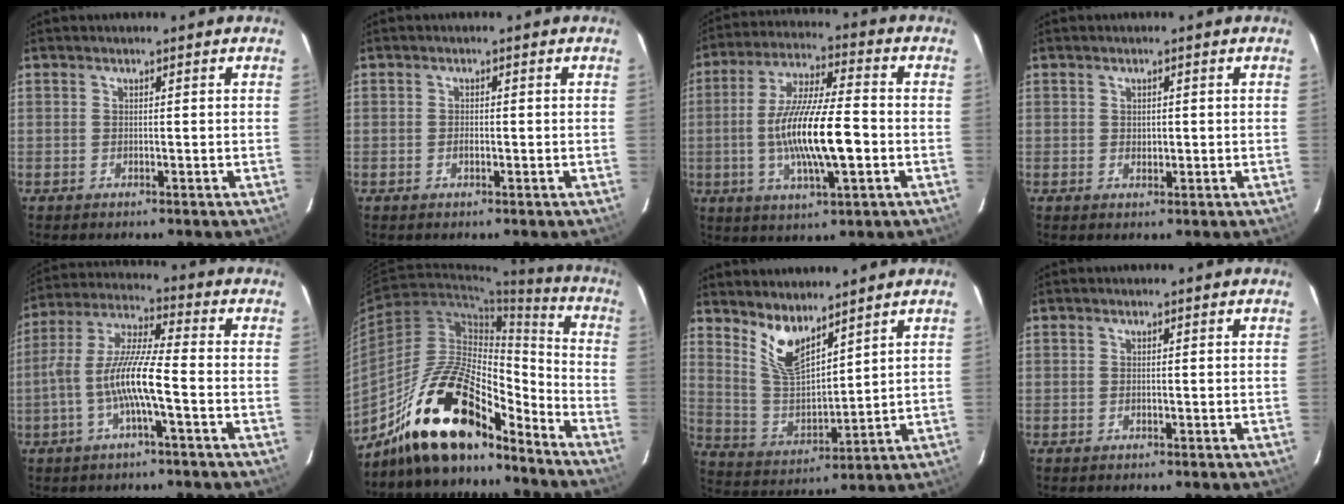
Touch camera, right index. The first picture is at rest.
{"total": 0.9, "force": [-0.3, 0.6, 0.6], "torque": [-0.009, 0.000, -0.005]}
{"total": 15.7, "force": [-2.8, 3.2, 15.1], "torque": [-0.287, -0.006, -0.051]}
{"total": 1.3, "force": [0.1, 1.1, 0.8], "torque": [-0.011, 0.003, 0.003]}
{"total": 11.2, "force": [-3.2, 1.3, 10.6], "torque": [-0.219, 0.006, -0.063]}
{"total": 20.1, "force": [-15.5, 6.8, 10.8], "torque": [-0.200, 0.014, -0.273]}
{"total": 9.2, "force": [6.7, 3.1, 5.4], "torque": [-0.106, -0.009, 0.142]}
{"total": 0.0}